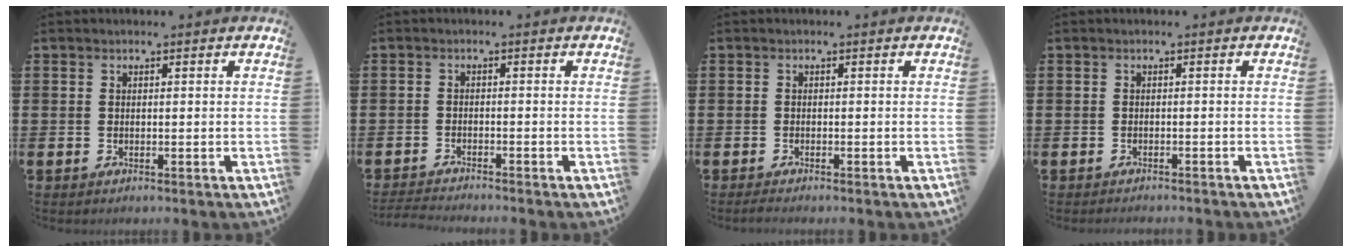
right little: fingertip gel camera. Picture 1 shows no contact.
{"total": 1.6, "force": [-1.5, -0.2, 0.2], "torque": [-0.003, 0.001, -0.031]}
{"total": 0.7, "force": [-0.5, 0.0, 0.4], "torque": [-0.007, -0.002, -0.010]}
{"total": 0.6, "force": [-0.6, -0.1, 0.0], "torque": [0.001, -0.002, -0.013]}